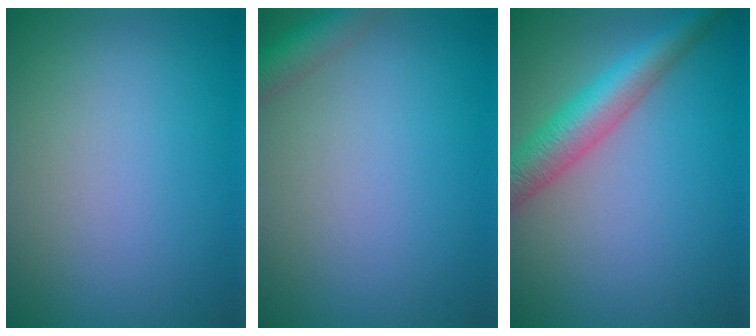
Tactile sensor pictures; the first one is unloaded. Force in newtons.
{"total": 2.9, "press": 2.9, "slide": 0.2}
{"total": 5.6, "press": 5.6, "slide": 0.2}